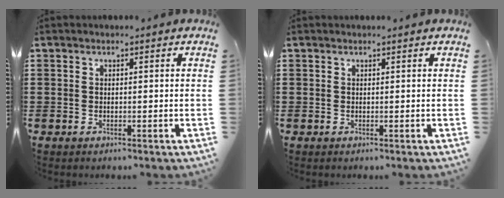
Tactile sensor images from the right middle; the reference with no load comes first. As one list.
[{"total": 0.0}]